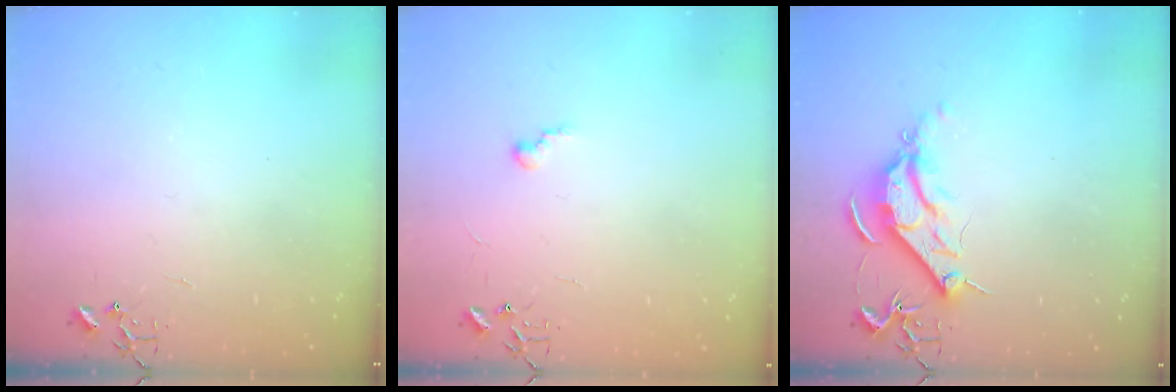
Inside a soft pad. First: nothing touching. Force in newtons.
{"total": 5.7, "press": 5.7, "slide": 0.5}
{"total": 9.5, "press": 9.4, "slide": 1.0}